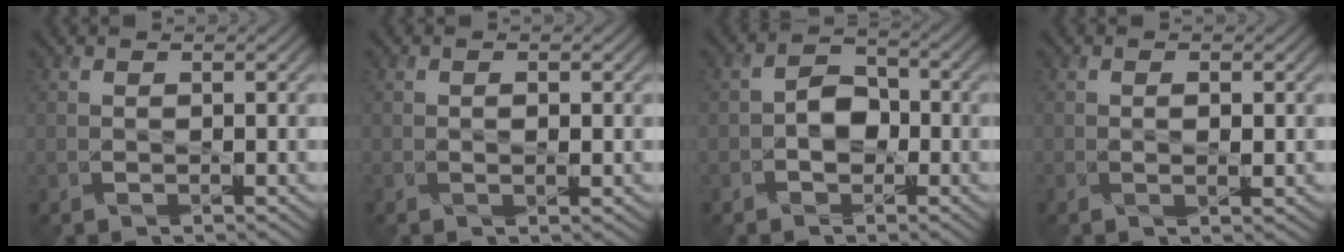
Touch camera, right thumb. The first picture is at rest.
{"total": 0.7, "force": [0.1, 0.1, 0.7], "torque": [-0.010, 0.004, 0.001]}
{"total": 3.0, "force": [-0.9, 2.3, 1.7], "torque": [-0.023, 0.009, -0.020]}
{"total": 1.1, "force": [0.1, 0.2, 1.0], "torque": [-0.018, 0.003, 0.003]}